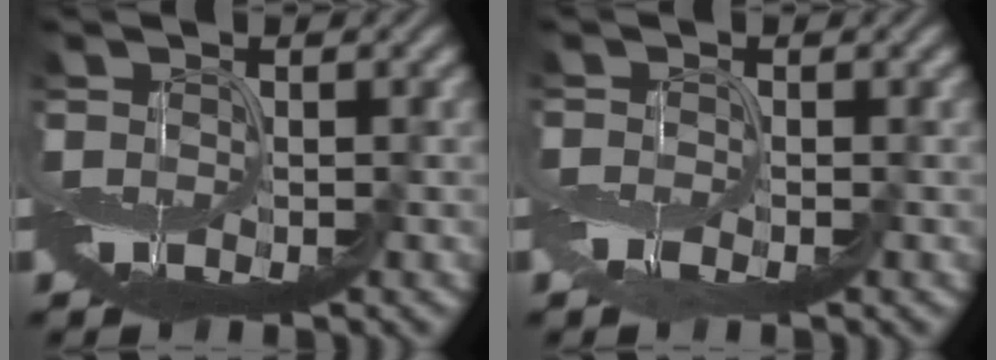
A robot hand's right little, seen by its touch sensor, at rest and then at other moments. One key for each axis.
{"total": 1.0, "fx": -0.4, "fy": -0.5, "fz": -0.7, "tx": 0.014, "ty": 0.002, "tz": -0.010}